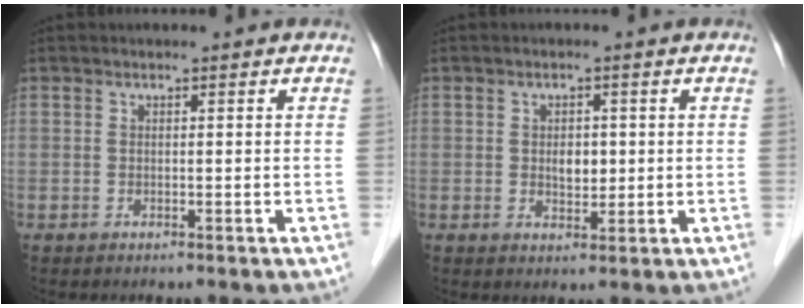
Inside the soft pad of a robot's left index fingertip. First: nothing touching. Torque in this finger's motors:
{"motor_torque": [0.11, 0.08, 0.02, 0.01]}